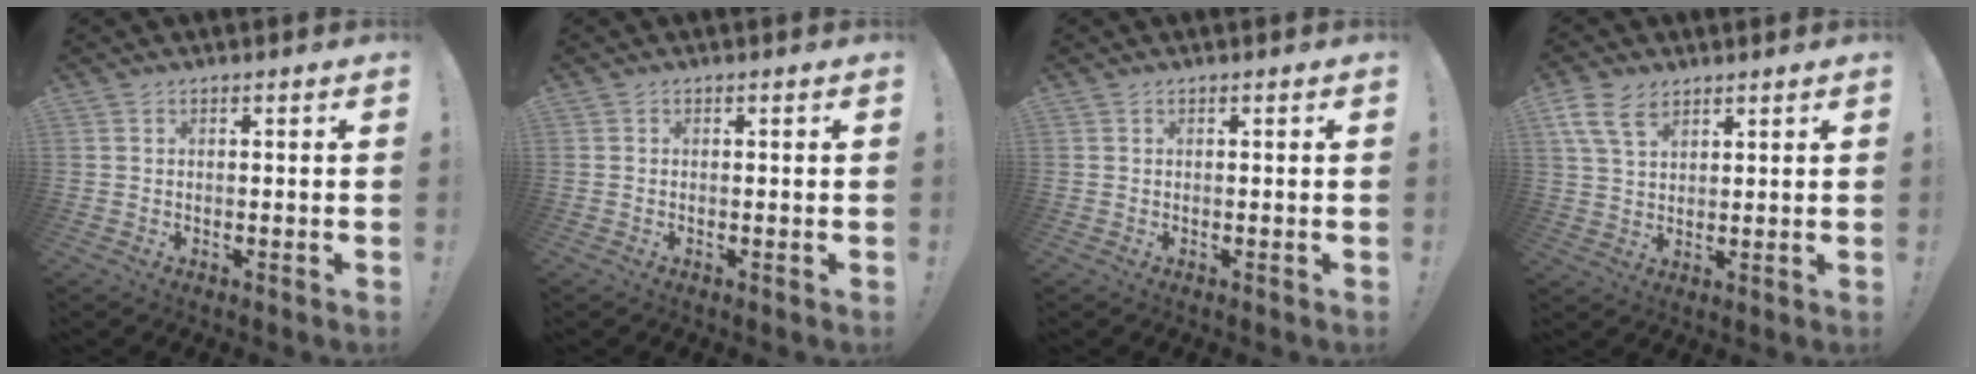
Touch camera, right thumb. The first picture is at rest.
{"total": 0.0}
{"total": 0.0}
{"total": 8.7, "force": [5.0, 5.2, 4.9], "torque": [-0.094, -0.007, 0.101]}